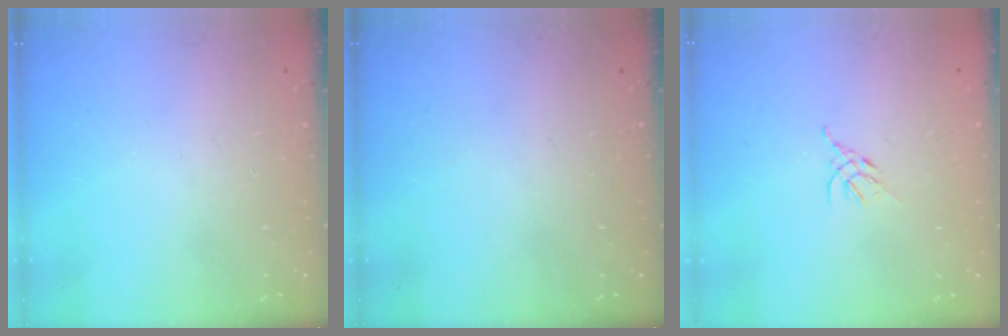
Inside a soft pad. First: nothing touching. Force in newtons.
{"total": 0.0}
{"total": 2.7, "press": 2.6, "slide": 0.7}